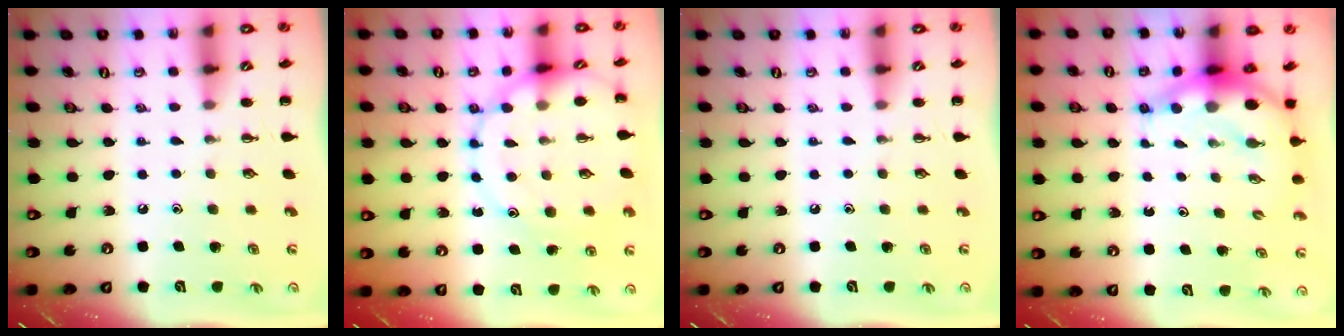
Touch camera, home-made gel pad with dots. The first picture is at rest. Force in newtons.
{"total": 13.2, "press": 13.2, "slide": 0.8}
{"total": 0.0}
{"total": 7.4, "press": 7.1, "slide": 1.9}